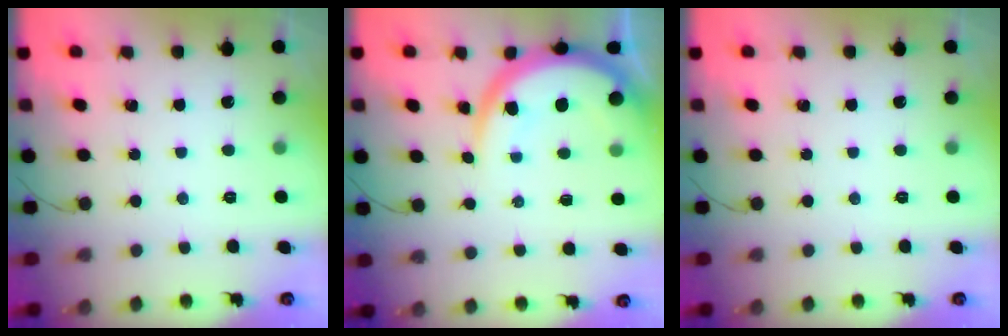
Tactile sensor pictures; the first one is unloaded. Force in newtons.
{"total": 11.0, "press": 11.0, "slide": 1.1}
{"total": 0.0}